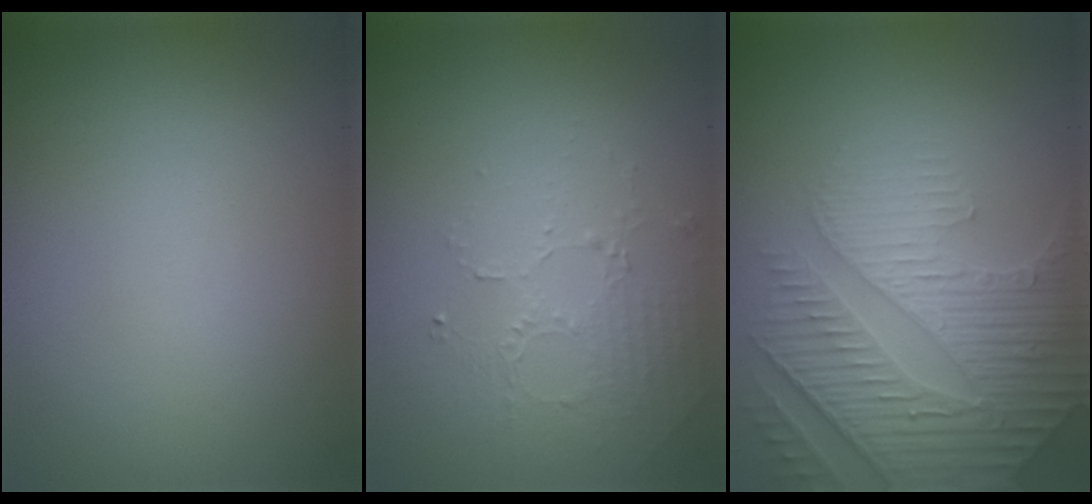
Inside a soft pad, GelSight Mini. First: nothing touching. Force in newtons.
{"total": 1.7, "press": 1.2, "slide": 1.2}
{"total": 6.3, "press": 5.1, "slide": 3.7}